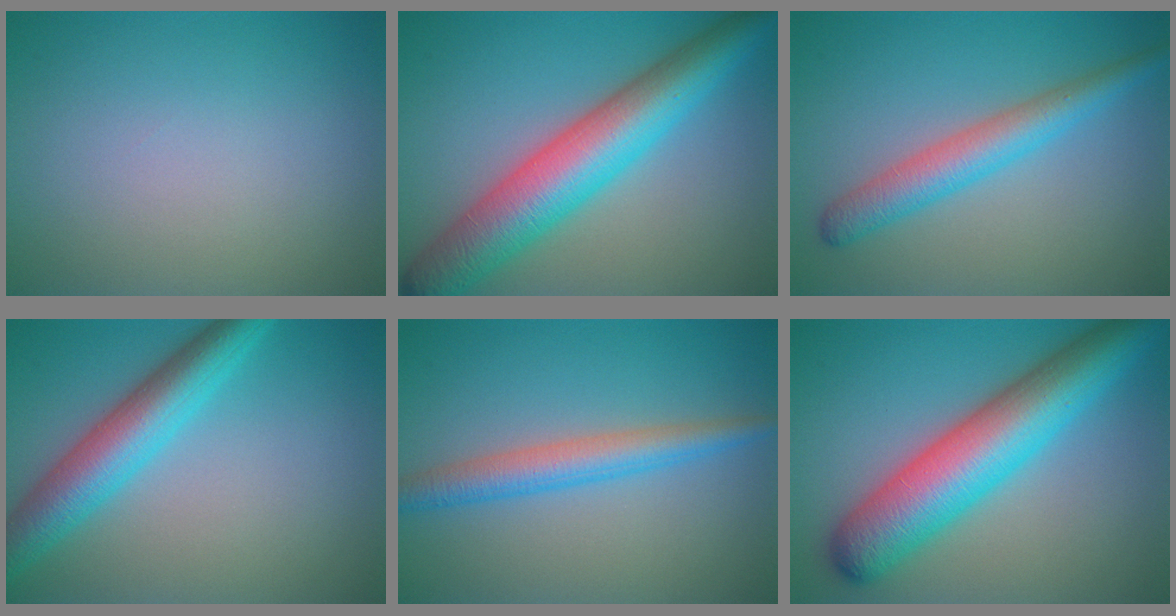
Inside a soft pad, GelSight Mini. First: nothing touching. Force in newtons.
{"total": 9.5, "press": 9.5, "slide": 0.2}
{"total": 4.2, "press": 4.2, "slide": 0.2}
{"total": 6.3, "press": 6.3, "slide": 0.1}
{"total": 3.7, "press": 3.7, "slide": 0.0}
{"total": 10.1, "press": 10.1, "slide": 0.2}